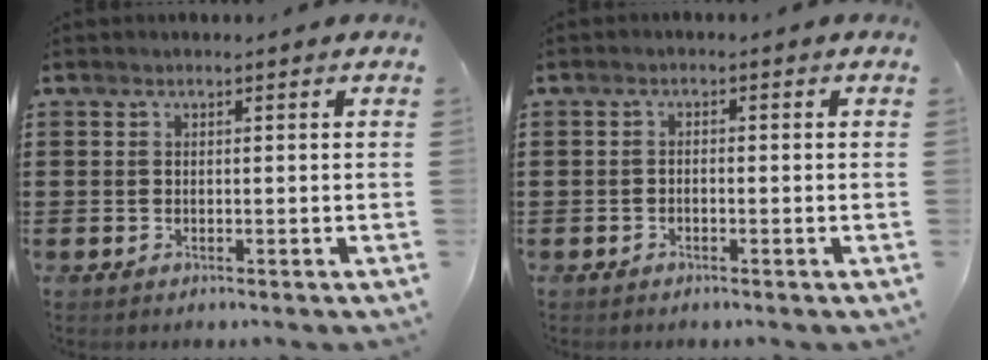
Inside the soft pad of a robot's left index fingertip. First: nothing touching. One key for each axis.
{"total": 0.9, "fx": -0.9, "fy": 0.2, "fz": 0.2, "tx": -0.008, "ty": -0.002, "tz": -0.017}